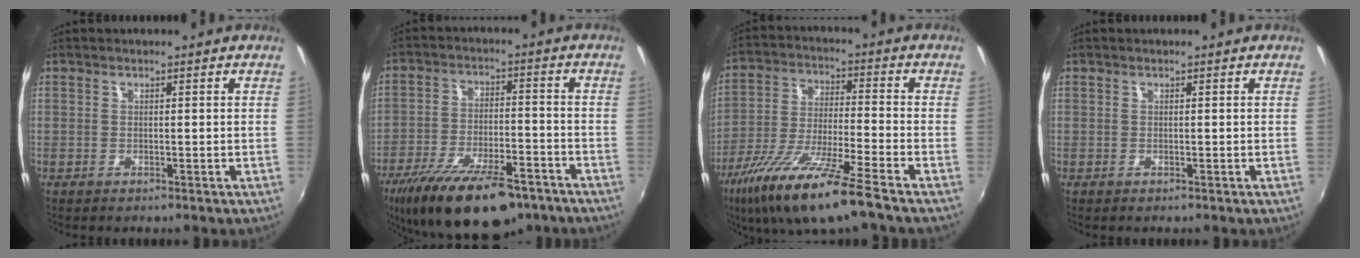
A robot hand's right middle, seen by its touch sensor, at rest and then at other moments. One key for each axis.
{"total": 20.5, "fx": -14.9, "fy": 7.4, "fz": 12.1, "tx": -0.234, "ty": -0.036, "tz": -0.229}
{"total": 15.9, "fx": -11.1, "fy": 1.2, "fz": 11.4, "tx": -0.231, "ty": -0.037, "tz": -0.203}
{"total": 0.0}